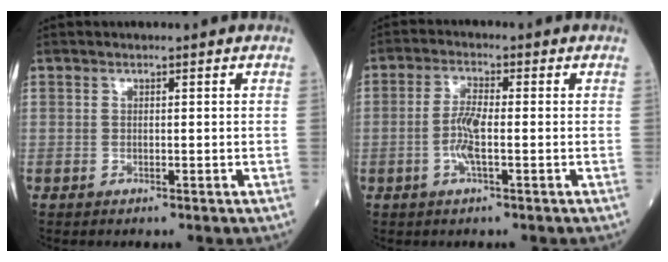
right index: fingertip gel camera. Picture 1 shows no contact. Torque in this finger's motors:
{"motor_torque": [0.14, -0.10, 0.01, 0.05]}